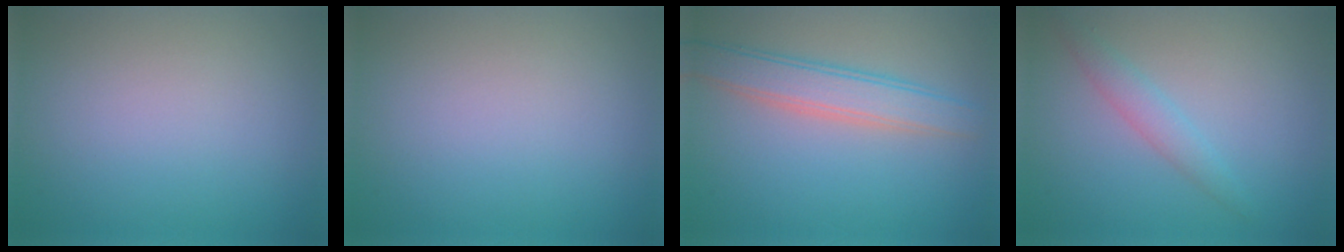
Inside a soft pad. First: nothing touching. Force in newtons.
{"total": 0.0}
{"total": 4.1, "press": 4.1, "slide": 0.4}
{"total": 2.0, "press": 2.0, "slide": 0.0}